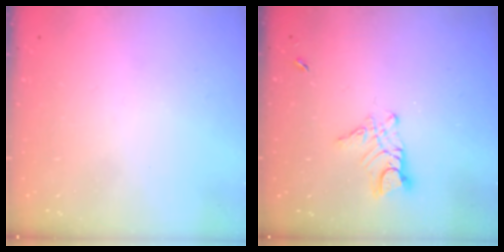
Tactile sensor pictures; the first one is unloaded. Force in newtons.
{"total": 6.1, "press": 6.1, "slide": 0.5}